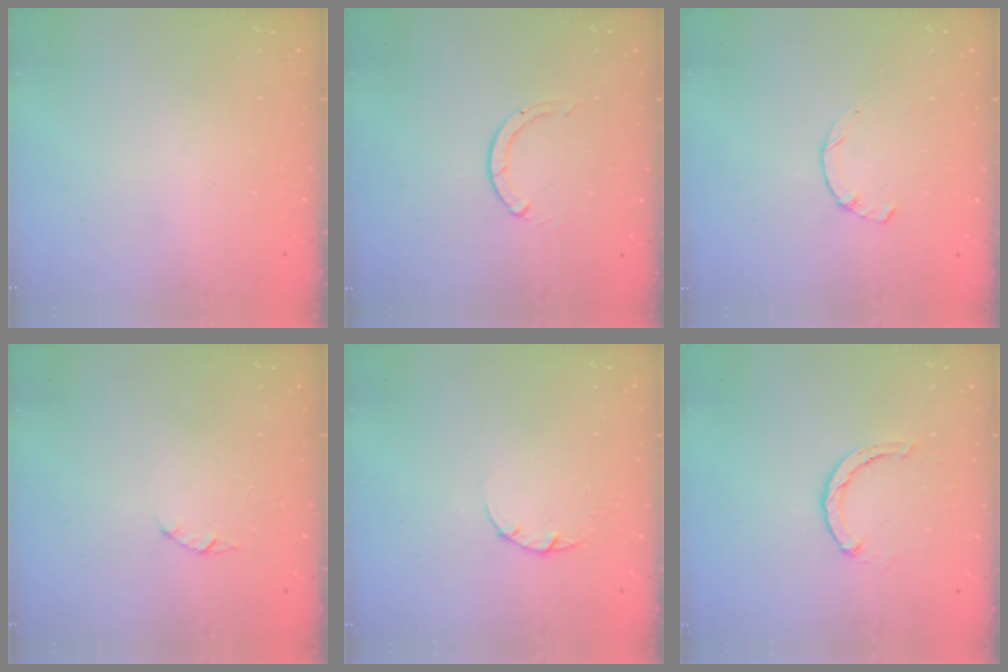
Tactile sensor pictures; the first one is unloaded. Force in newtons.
{"total": 0.0}
{"total": 1.7, "press": 1.6, "slide": 0.4}
{"total": 1.4, "press": 1.4, "slide": 0.3}
{"total": 2.2, "press": 2.2, "slide": 0.3}
{"total": 2.3, "press": 2.3, "slide": 0.2}